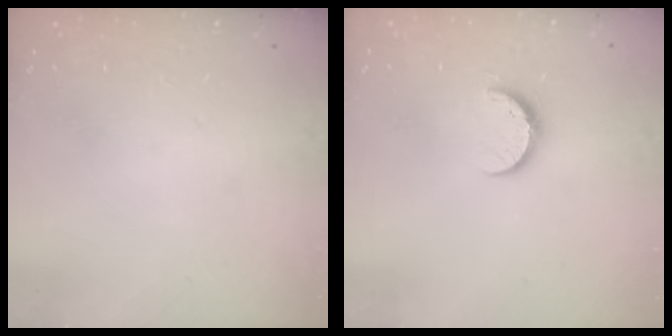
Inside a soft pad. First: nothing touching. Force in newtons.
{"total": 8.1, "press": 8.1, "slide": 0.8}